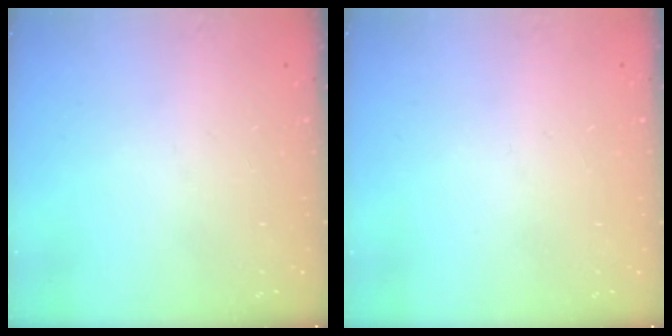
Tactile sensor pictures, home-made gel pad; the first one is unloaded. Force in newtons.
{"total": 0.0}